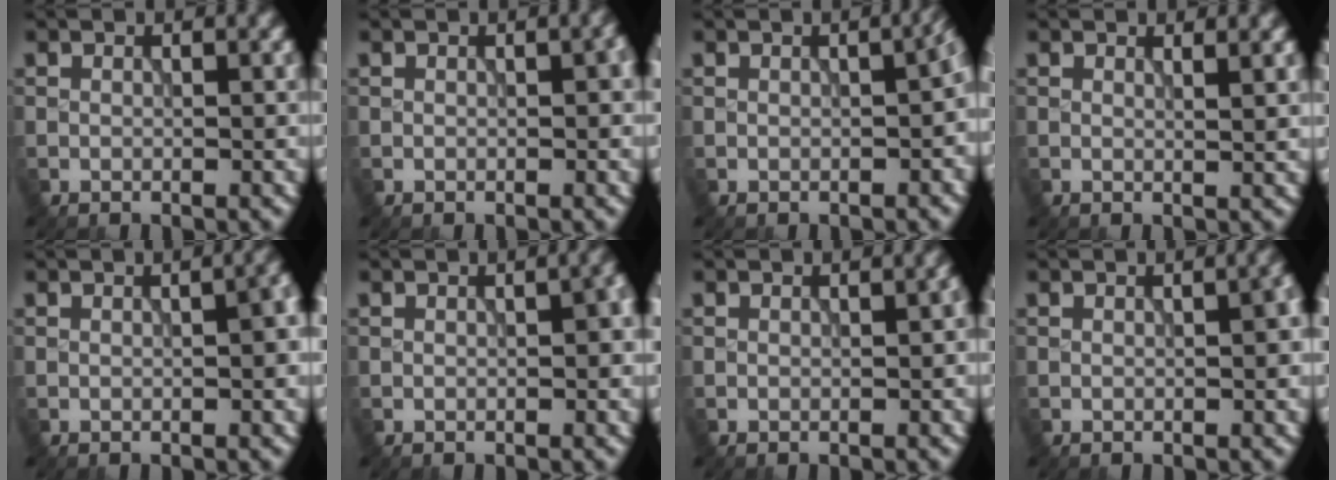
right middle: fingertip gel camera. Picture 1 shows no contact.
{"total": 1.5, "force": [0.0, 0.7, 1.3], "torque": [-0.015, 0.000, 0.004]}
{"total": 4.0, "force": [-0.4, 1.6, 3.6], "torque": [-0.039, -0.006, 0.003]}
{"total": 1.5, "force": [1.2, 0.4, 0.8], "torque": [-0.001, -0.001, 0.009]}
{"total": 4.0, "force": [-0.1, 1.7, 3.7], "torque": [-0.025, 0.004, 0.008]}
{"total": 2.7, "force": [-0.1, 1.2, 2.5], "torque": [-0.025, 0.000, 0.009]}
{"total": 1.3, "force": [0.0, 0.6, 1.1], "torque": [-0.011, -0.001, 0.005]}
{"total": 2.5, "force": [-0.1, 0.9, 2.3], "torque": [-0.022, 0.002, 0.009]}